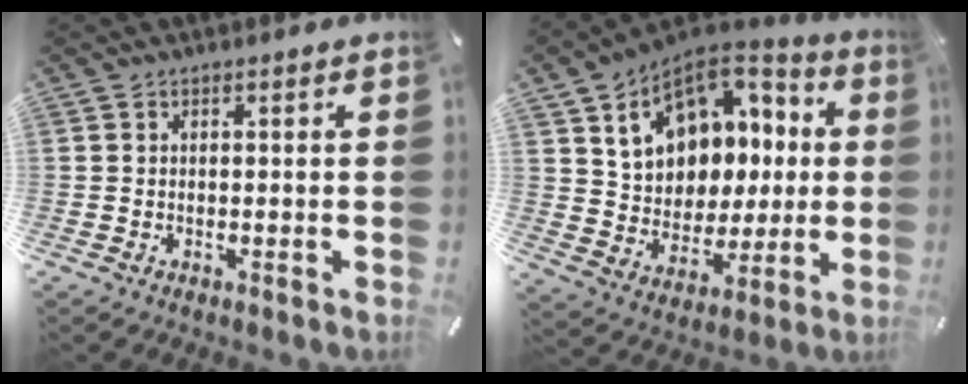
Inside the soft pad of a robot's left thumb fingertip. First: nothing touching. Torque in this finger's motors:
{"motor_torque": [2.53, 2.48, 1.59, -1.18, 0.49]}